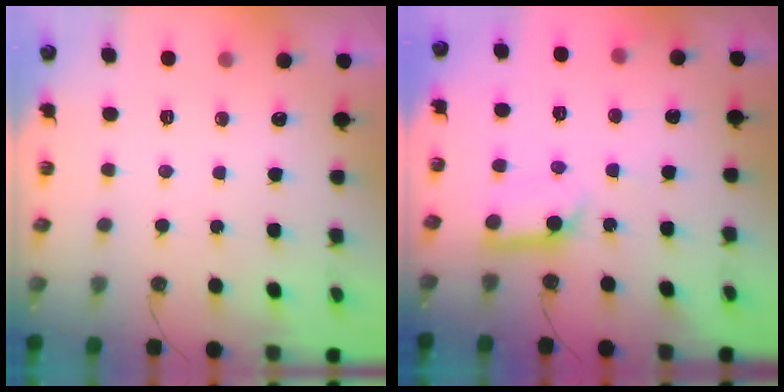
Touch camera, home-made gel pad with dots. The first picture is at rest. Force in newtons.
{"total": 11.1, "press": 11.0, "slide": 1.3}